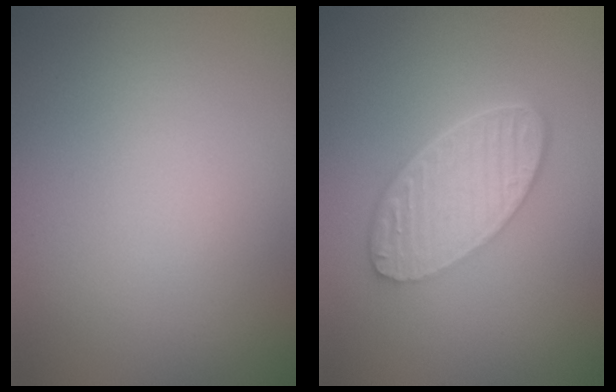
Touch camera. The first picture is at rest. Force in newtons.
{"total": 6.0, "press": 4.3, "slide": 4.2}